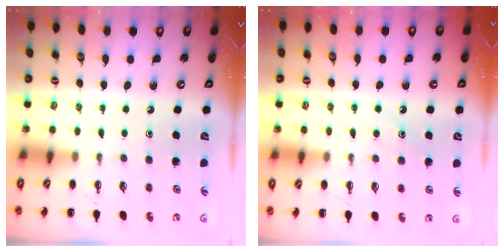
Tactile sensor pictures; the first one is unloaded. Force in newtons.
{"total": 8.4, "press": 8.3, "slide": 1.3}